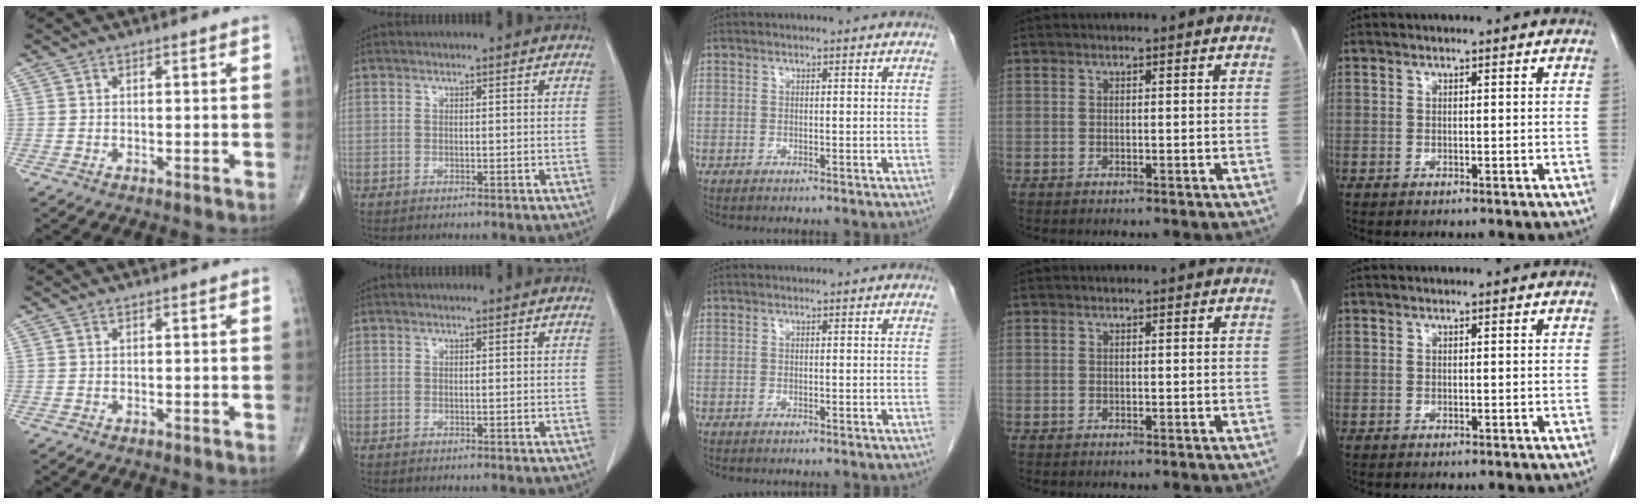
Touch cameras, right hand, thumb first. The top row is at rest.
{}